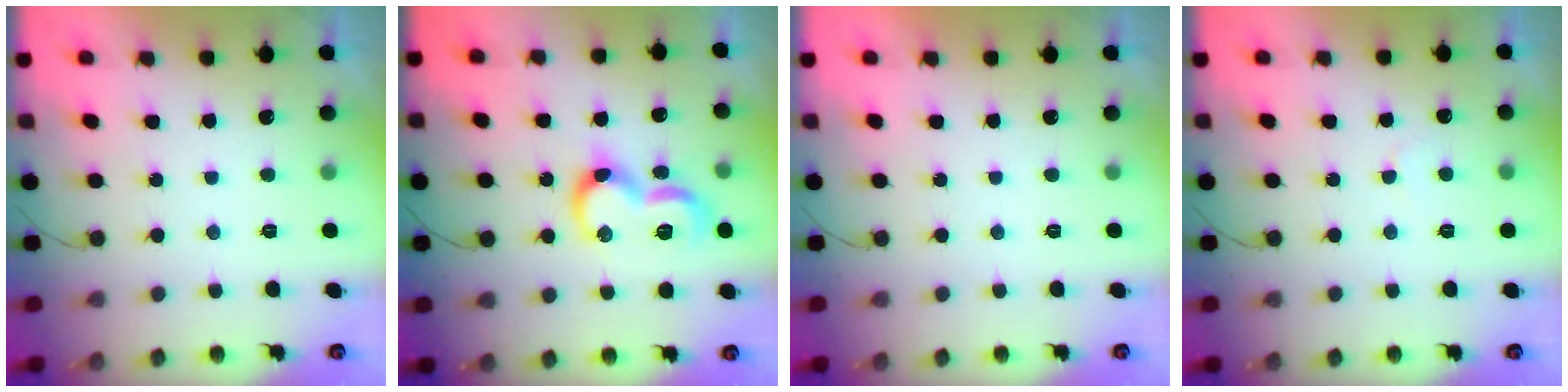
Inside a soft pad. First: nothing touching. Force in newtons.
{"total": 13.0, "press": 12.9, "slide": 1.2}
{"total": 1.7, "press": 1.7, "slide": 0.1}
{"total": 2.2, "press": 2.2, "slide": 0.2}